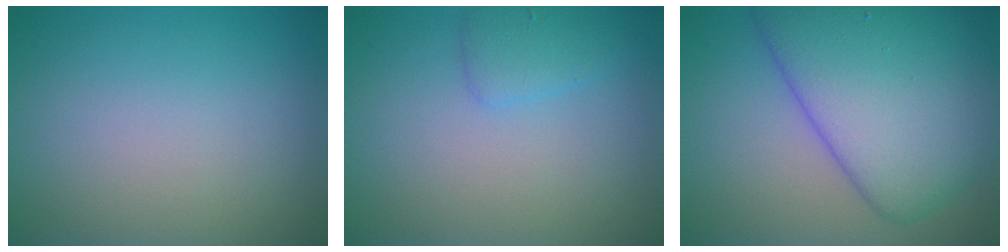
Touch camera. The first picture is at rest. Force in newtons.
{"total": 1.9, "press": 1.9, "slide": 0.1}
{"total": 9.9, "press": 9.9, "slide": 0.3}